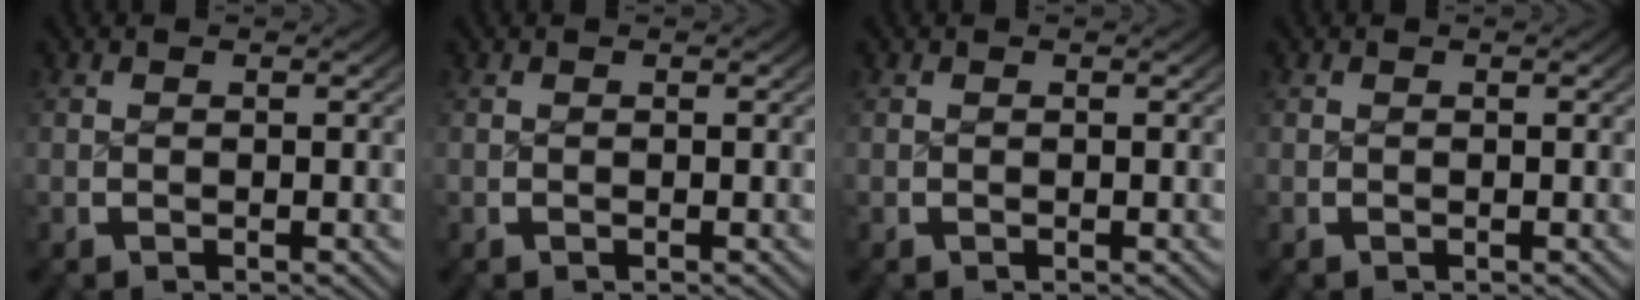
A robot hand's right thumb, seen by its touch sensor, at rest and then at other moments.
{"total": 0.0}
{"total": 0.0}
{"total": 0.0}